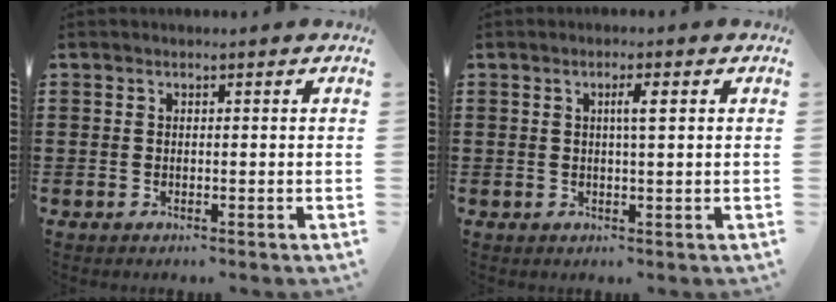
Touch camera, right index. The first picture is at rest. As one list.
[{"total": 2.2, "force": [0.4, 0.0, 2.2], "torque": [-0.043, 0.000, 0.004]}]